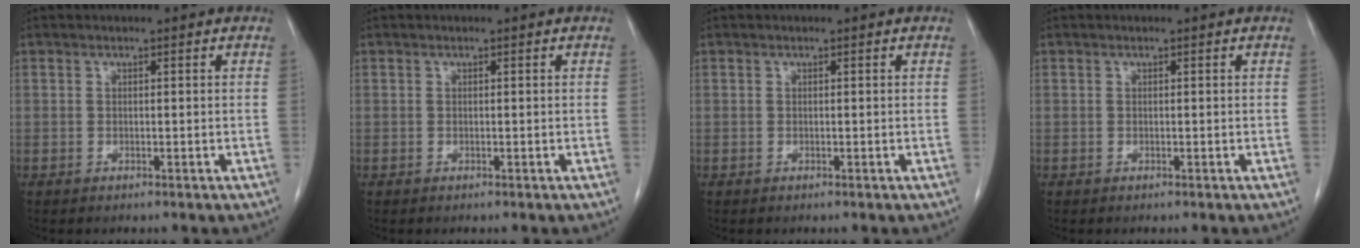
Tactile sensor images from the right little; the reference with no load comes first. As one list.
[{"total": 0.0}, {"total": 0.0}, {"total": 0.0}]